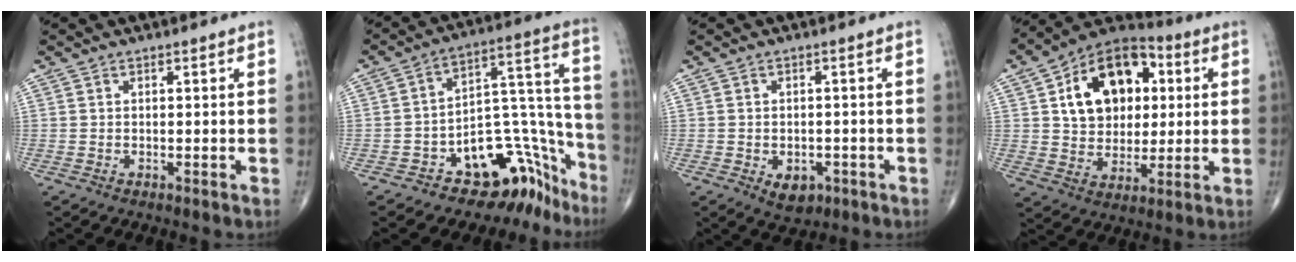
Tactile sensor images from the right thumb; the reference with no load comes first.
{"total": 15.9, "force": [-11.0, 9.0, 7.3], "torque": [-0.009, 0.161, -0.163]}
{"total": 4.7, "force": [-1.8, 3.2, 2.9], "torque": [-0.030, 0.006, -0.016]}
{"total": 18.3, "force": [4.5, 12.8, 12.3], "torque": [-0.154, 0.008, 0.071]}